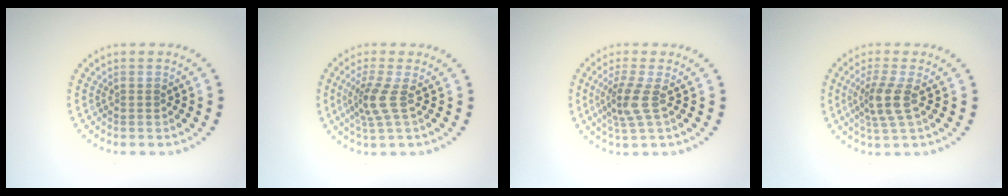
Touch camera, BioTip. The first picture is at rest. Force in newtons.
{"total": 2.7, "press": 2.0, "slide": 1.8}
{"total": 2.7, "press": 2.1, "slide": 1.7}
{"total": 3.0, "press": 2.3, "slide": 1.9}